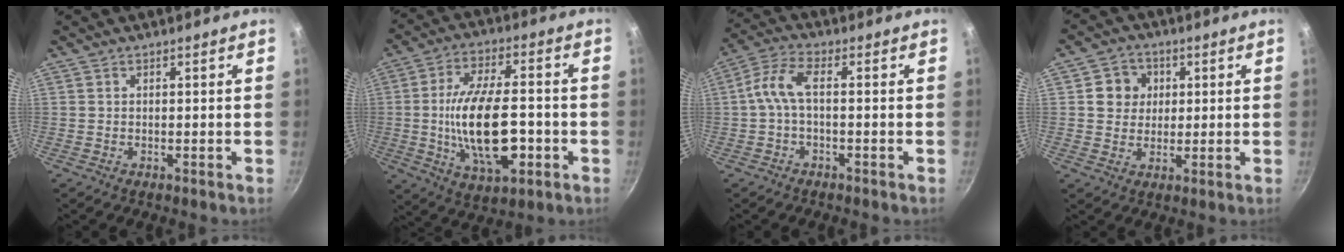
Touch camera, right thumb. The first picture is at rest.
{"total": 17.7, "force": [-2.6, 8.2, 15.4], "torque": [-0.268, 0.011, -0.040]}
{"total": 6.3, "force": [-0.2, 2.6, 5.8], "torque": [-0.132, 0.024, -0.011]}
{"total": 6.6, "force": [1.4, 6.0, 2.4], "torque": [-0.005, 0.002, 0.019]}